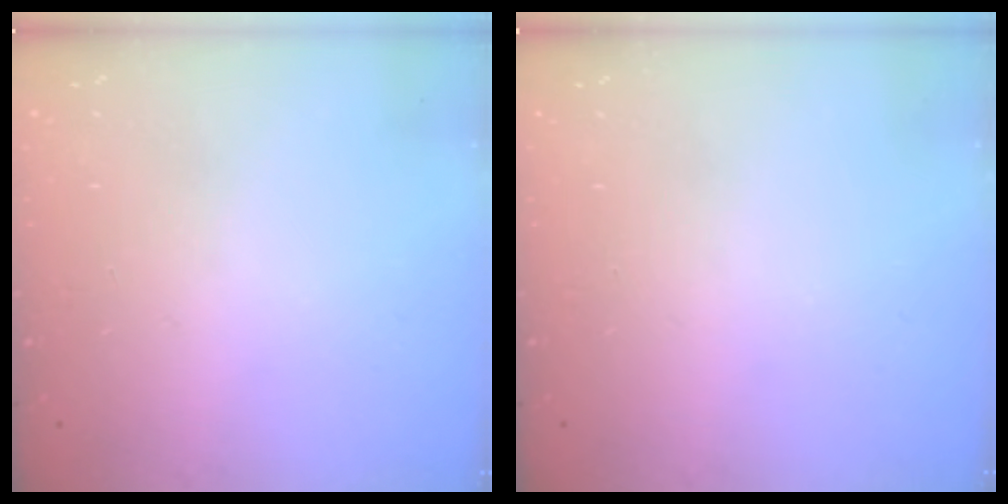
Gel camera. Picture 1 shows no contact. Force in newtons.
{"total": 0.0}